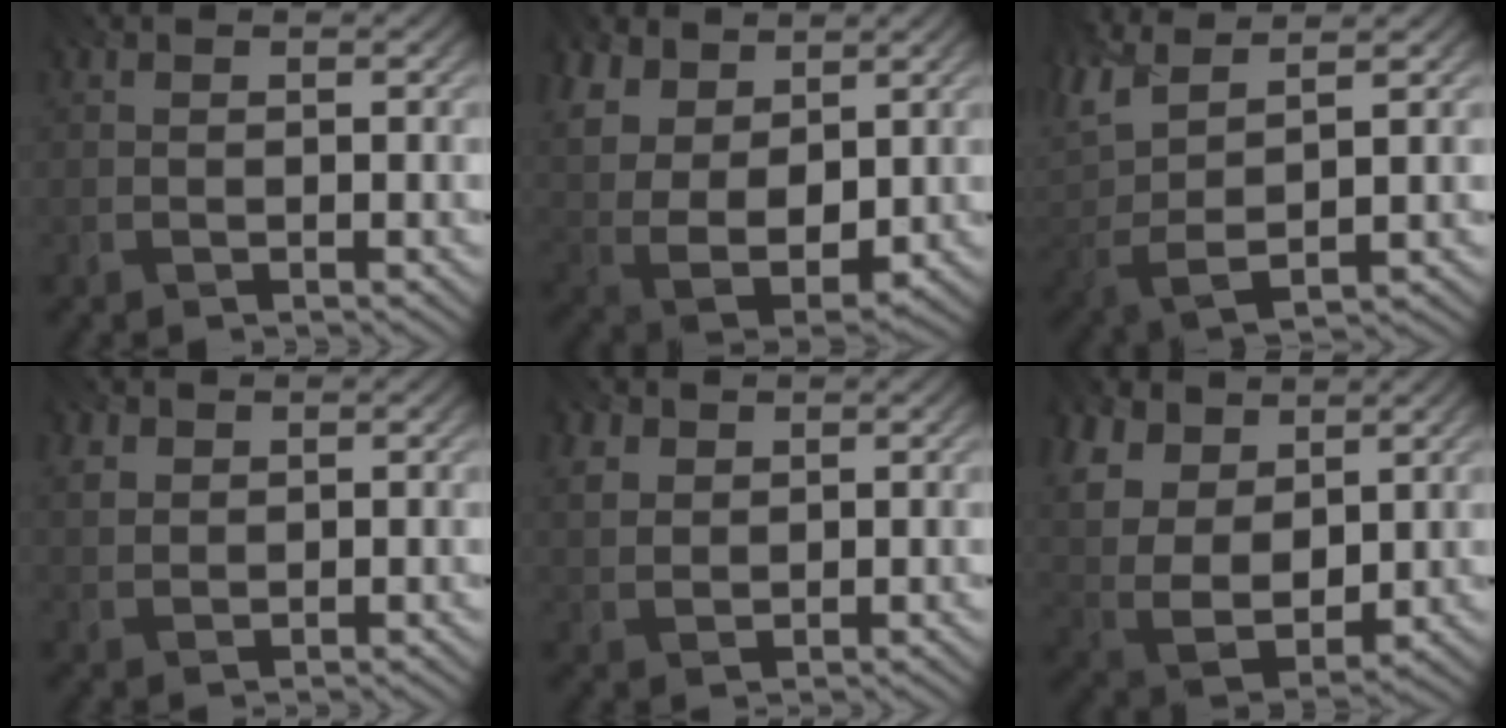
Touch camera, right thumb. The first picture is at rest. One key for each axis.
{"total": 12.0, "fx": 5.2, "fy": 7.6, "fz": 7.7, "tx": -0.209, "ty": 0.019, "tz": 0.100}
{"total": 8.8, "fx": 0.9, "fy": 3.4, "fz": 8.1, "tx": -0.212, "ty": -0.007, "tz": 0.013}
{"total": 2.5, "fx": 1.3, "fy": 1.7, "fz": 1.1, "tx": -0.031, "ty": -0.001, "tz": 0.029}
{"total": 3.5, "fx": 1.9, "fy": 2.4, "fz": 1.7, "tx": -0.051, "ty": -0.004, "tz": 0.042}
{"total": 12.1, "fx": 5.8, "fy": 7.7, "fz": 7.3, "tx": -0.214, "ty": 0.025, "tz": 0.100}